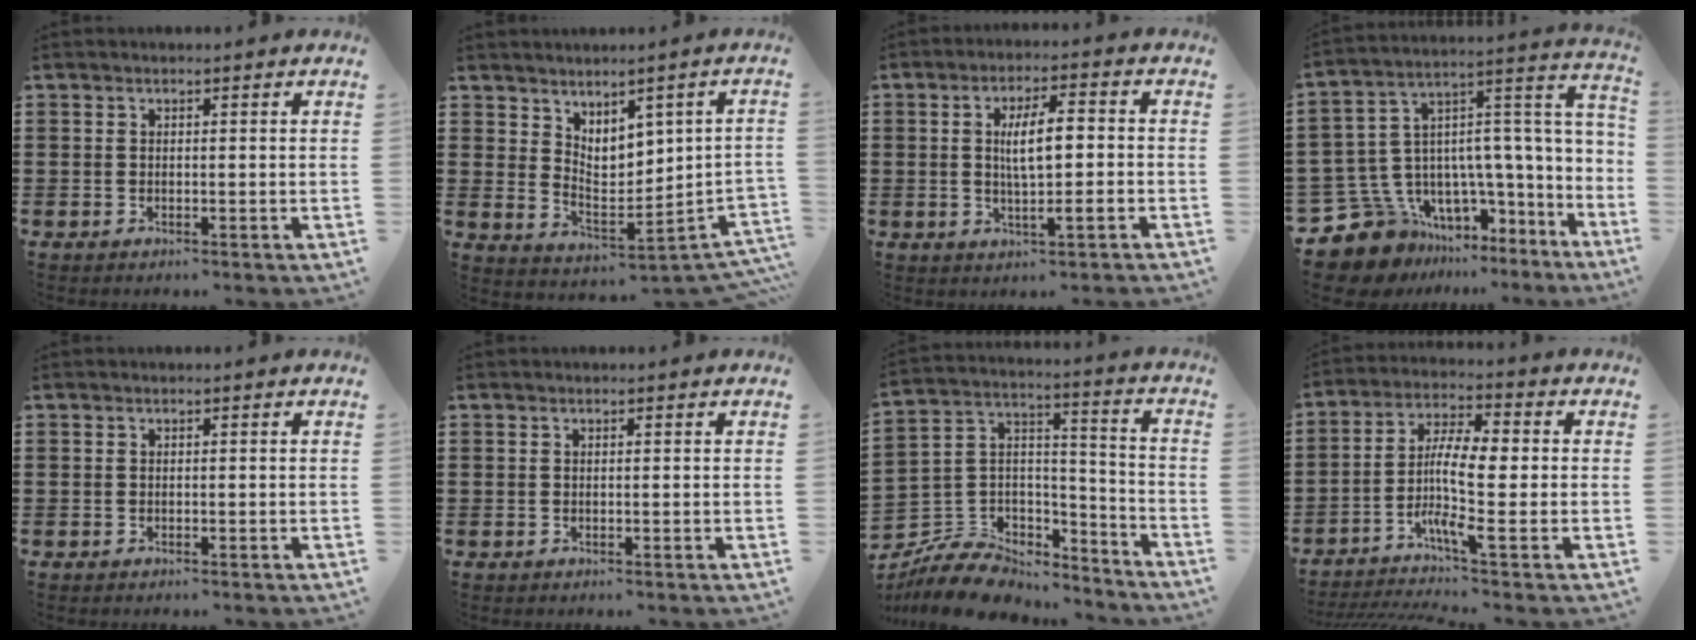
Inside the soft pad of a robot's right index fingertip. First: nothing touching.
{"total": 4.2, "force": [3.2, 2.6, 0.9], "torque": [-0.039, -0.018, 0.061]}
{"total": 7.0, "force": [-0.1, 1.7, 6.8], "torque": [-0.121, 0.002, -0.009]}
{"total": 10.1, "force": [-6.1, 5.7, 5.7], "torque": [-0.143, -0.029, -0.113]}
{"total": 0.0}
{"total": 0.0}
{"total": 9.5, "force": [-7.7, 5.0, 2.2], "torque": [-0.061, 0.016, -0.147]}
{"total": 9.0, "force": [-1.2, 2.4, 8.6], "torque": [-0.167, 0.000, -0.023]}